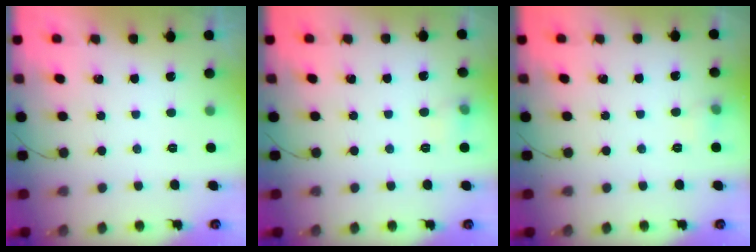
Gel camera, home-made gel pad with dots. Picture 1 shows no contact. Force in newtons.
{"total": 5.2, "press": 5.0, "slide": 1.6}
{"total": 4.2, "press": 3.9, "slide": 1.3}